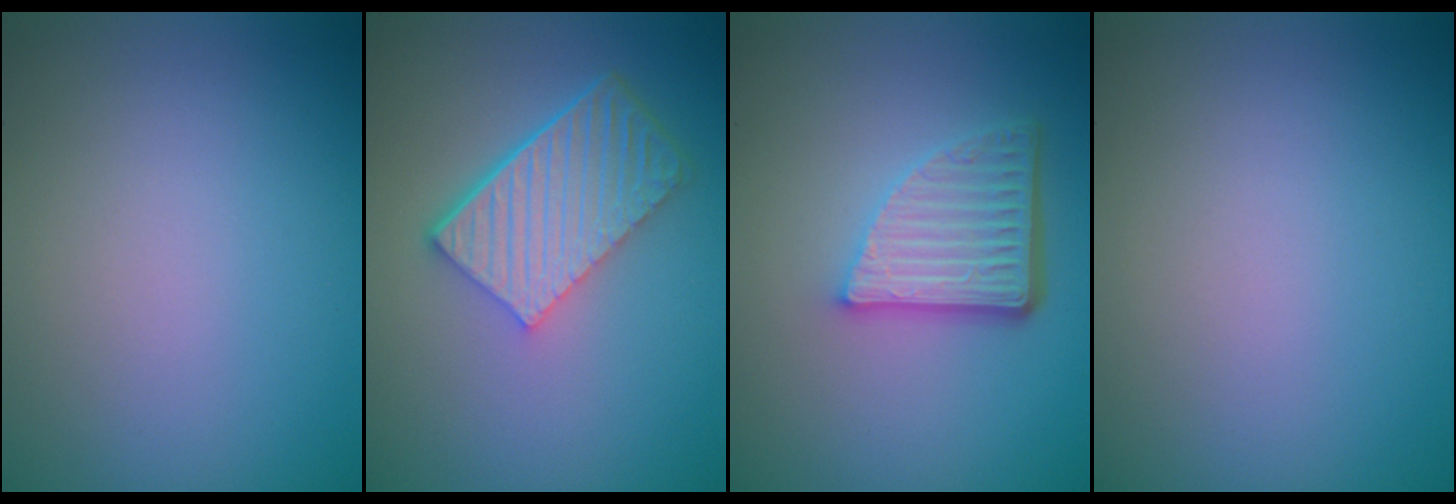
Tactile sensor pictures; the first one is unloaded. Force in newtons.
{"total": 6.1, "press": 4.2, "slide": 4.4}
{"total": 5.0, "press": 3.6, "slide": 3.6}
{"total": 0.0}